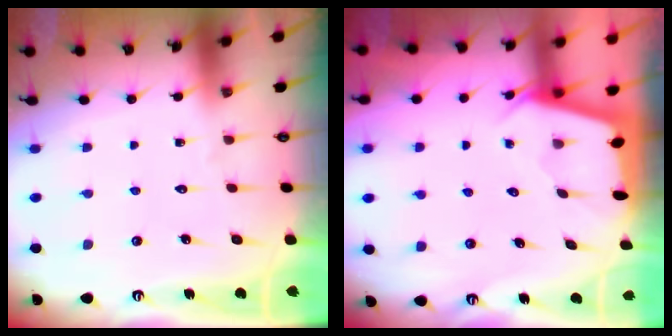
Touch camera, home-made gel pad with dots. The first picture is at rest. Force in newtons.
{"total": 2.2, "press": 2.2, "slide": 0.3}